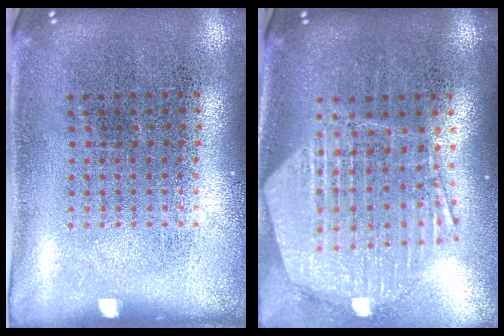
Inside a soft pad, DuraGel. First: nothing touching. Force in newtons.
{"total": 1.8, "press": 1.7, "slide": 0.7}